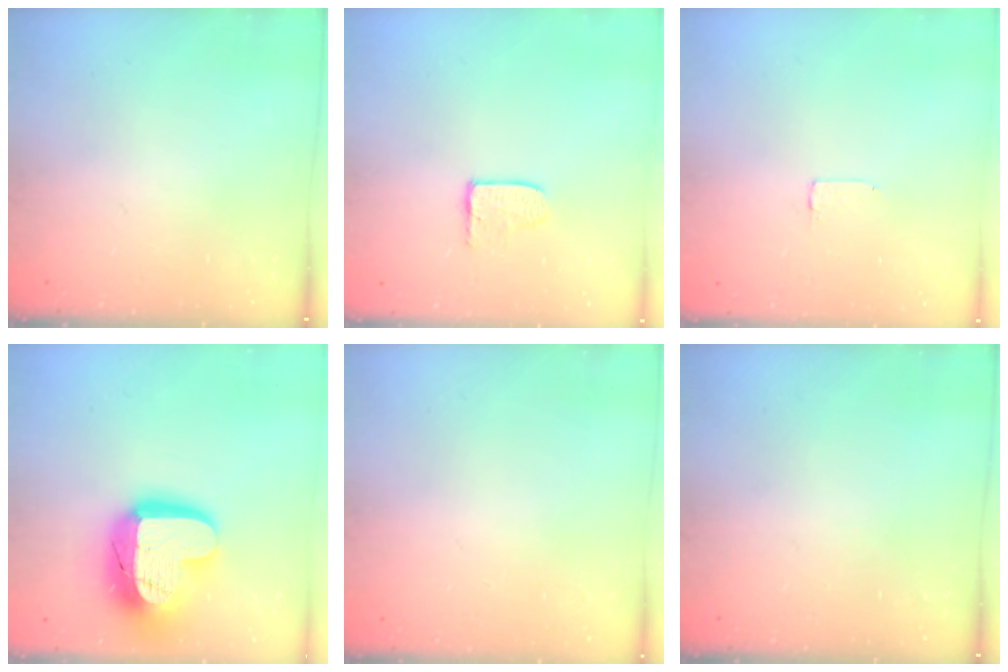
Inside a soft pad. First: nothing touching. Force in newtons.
{"total": 3.4, "press": 3.4, "slide": 0.3}
{"total": 1.7, "press": 1.7, "slide": 0.1}
{"total": 21.1, "press": 21.0, "slide": 1.7}
{"total": 0.8, "press": 0.4, "slide": 0.7}
{"total": 0.0}